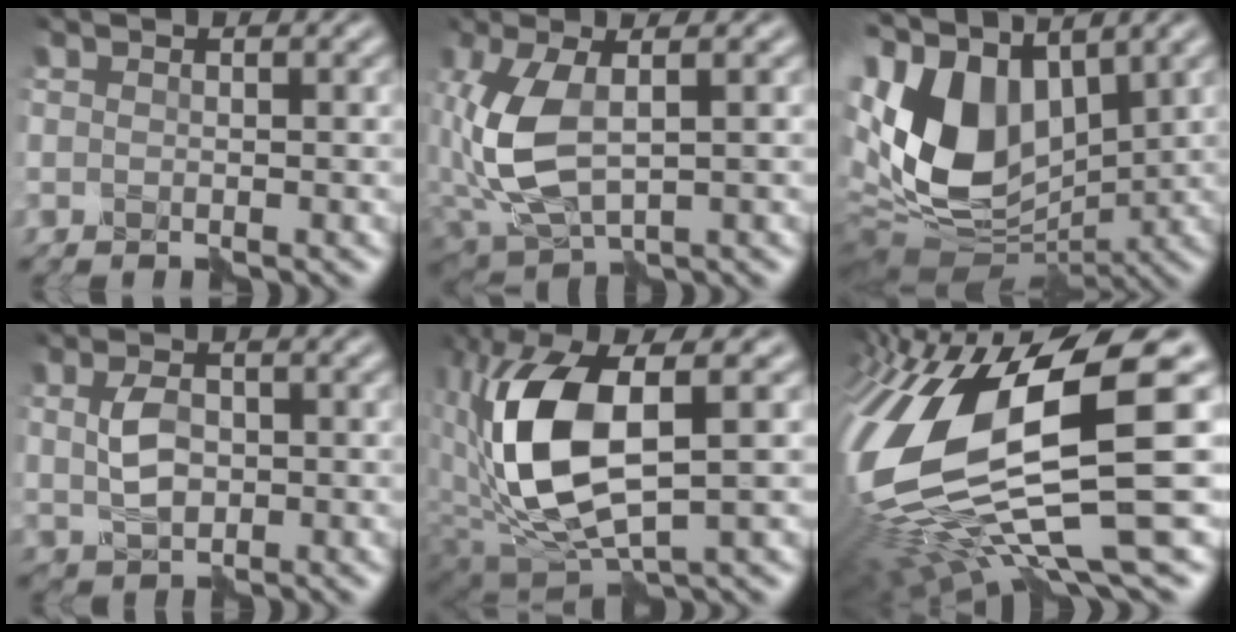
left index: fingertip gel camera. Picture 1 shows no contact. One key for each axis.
{"total": 6.9, "fx": 0.1, "fy": 3.4, "fz": 5.9, "tx": -0.147, "ty": 0.003, "tz": 0.006}
{"total": 10.5, "fx": 2.1, "fy": 6.7, "fz": 7.8, "tx": -0.171, "ty": -0.004, "tz": 0.032}
{"total": 2.7, "fx": 0.4, "fy": 1.7, "fz": 2.0, "tx": -0.049, "ty": 0.002, "tz": 0.010}
{"total": 10.4, "fx": 1.5, "fy": 4.8, "fz": 9.1, "tx": -0.199, "ty": 0.002, "tz": 0.032}
{"total": 16.3, "fx": 0.4, "fy": 5.2, "fz": 15.4, "tx": -0.328, "ty": 0.001, "tz": 0.014}